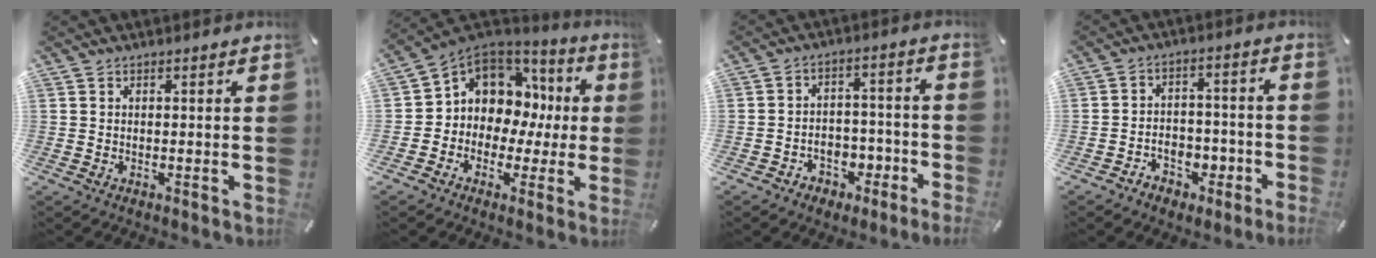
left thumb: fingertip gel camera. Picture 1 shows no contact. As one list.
[{"total": 9.3, "force": [1.6, 8.6, 3.1], "torque": [-0.058, -0.026, 0.037]}, {"total": 4.6, "force": [-3.4, 3.0, 0.8], "torque": [-0.013, 0.015, -0.063]}, {"total": 4.9, "force": [-3.6, 3.1, 1.0], "torque": [-0.012, 0.019, -0.066]}]